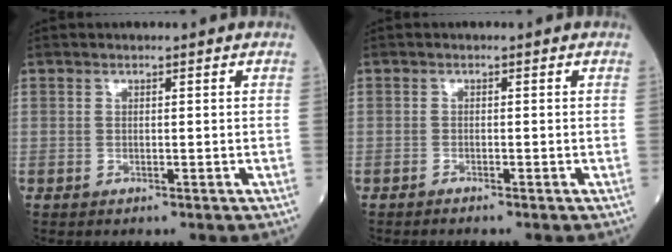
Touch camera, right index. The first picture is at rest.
{"total": 0.7, "force": [-0.6, -0.2, 0.2], "torque": [-0.006, 0.001, -0.011]}